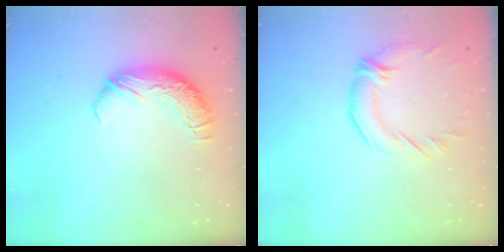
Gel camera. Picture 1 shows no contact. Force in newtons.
{"total": 2.0, "press": 1.0, "slide": 1.7}